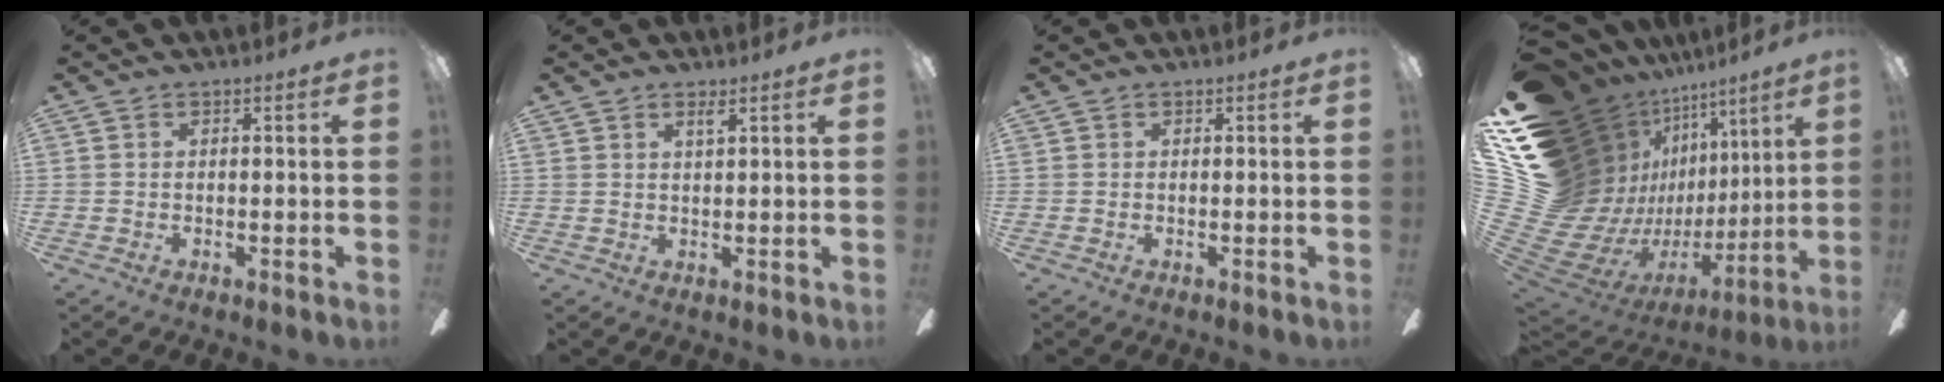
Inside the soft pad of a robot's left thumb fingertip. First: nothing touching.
{"total": 1.8, "force": [1.6, 0.0, 0.8], "torque": [-0.012, -0.006, 0.027]}
{"total": 0.0}
{"total": 21.7, "force": [5.7, 16.7, 12.7], "torque": [-0.219, -0.120, 0.195]}